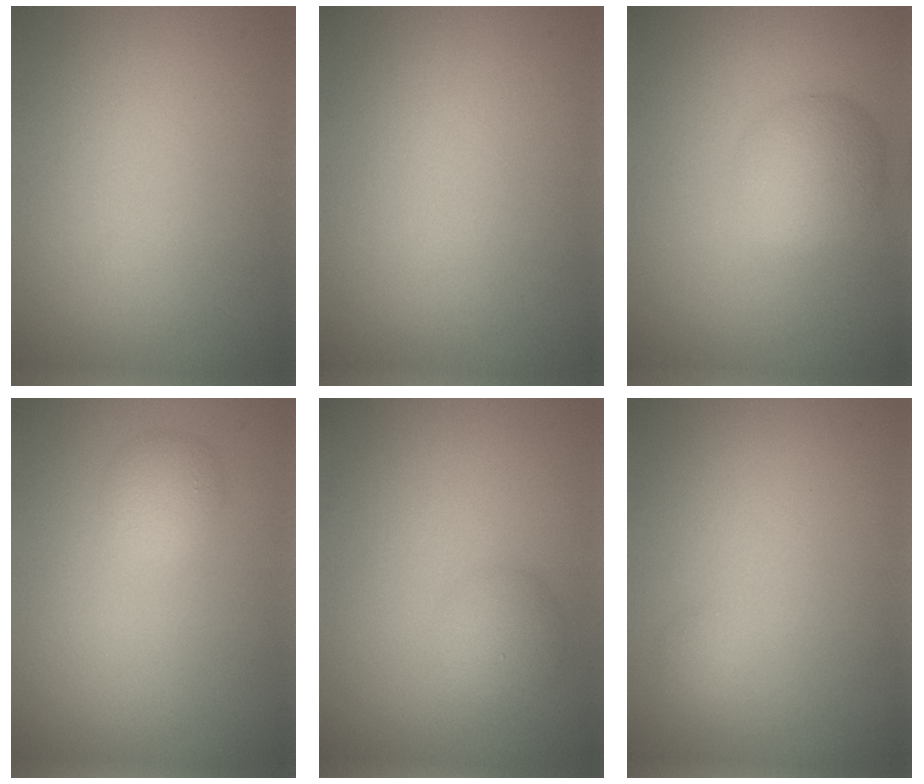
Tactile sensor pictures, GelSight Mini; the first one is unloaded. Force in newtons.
{"total": 0.0}
{"total": 3.7, "press": 3.7, "slide": 0.1}
{"total": 1.7, "press": 1.7, "slide": 0.0}
{"total": 2.0, "press": 2.0, "slide": 0.1}
{"total": 0.7, "press": 0.7, "slide": 0.0}